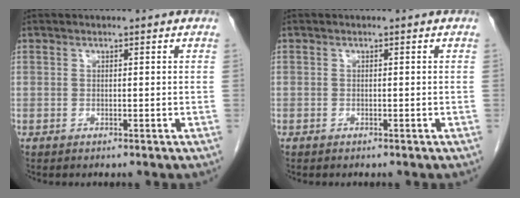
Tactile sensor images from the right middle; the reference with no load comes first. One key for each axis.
{"total": 0.0}